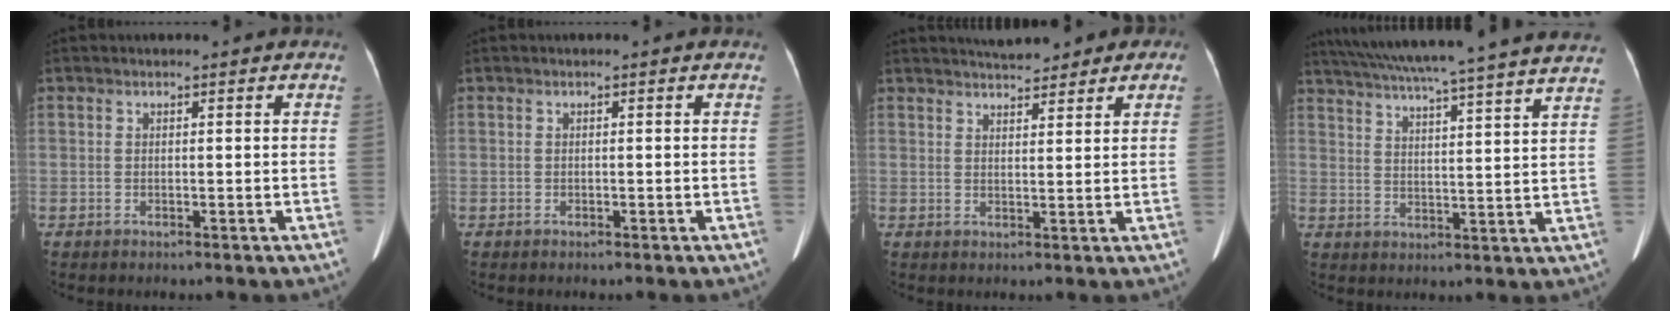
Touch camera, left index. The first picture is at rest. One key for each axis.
{"total": 0.0}
{"total": 6.6, "fx": 5.6, "fy": 2.0, "fz": 2.8, "tx": -0.035, "ty": 0.019, "tz": 0.076}
{"total": 28.5, "fx": 25.5, "fy": -0.2, "fz": 12.6, "tx": -0.213, "ty": -0.016, "tz": 0.331}